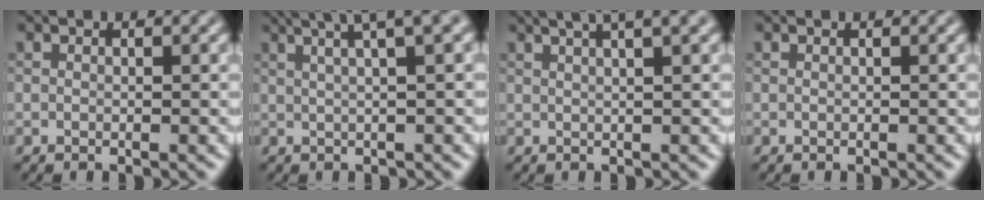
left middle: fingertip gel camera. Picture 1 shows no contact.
{"total": 6.8, "force": [4.0, 2.2, 5.1], "torque": [-0.053, 0.046, 0.028]}
{"total": 7.1, "force": [4.4, 2.7, 4.9], "torque": [-0.036, 0.049, 0.028]}
{"total": 0.0}